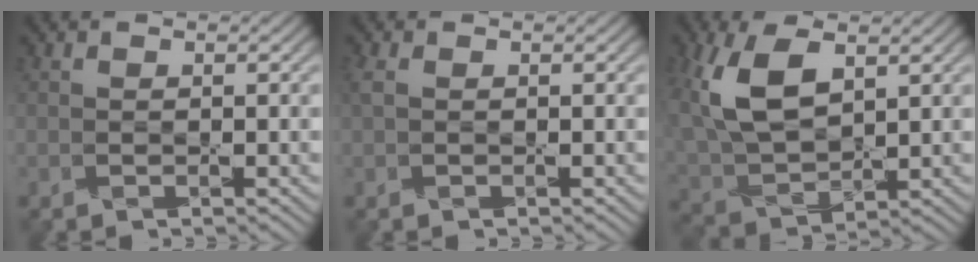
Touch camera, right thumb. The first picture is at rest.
{"total": 1.3, "force": [0.3, 0.8, 1.0], "torque": [-0.031, 0.005, 0.006]}
{"total": 11.4, "force": [3.9, 6.0, 8.8], "torque": [-0.218, 0.010, 0.073]}